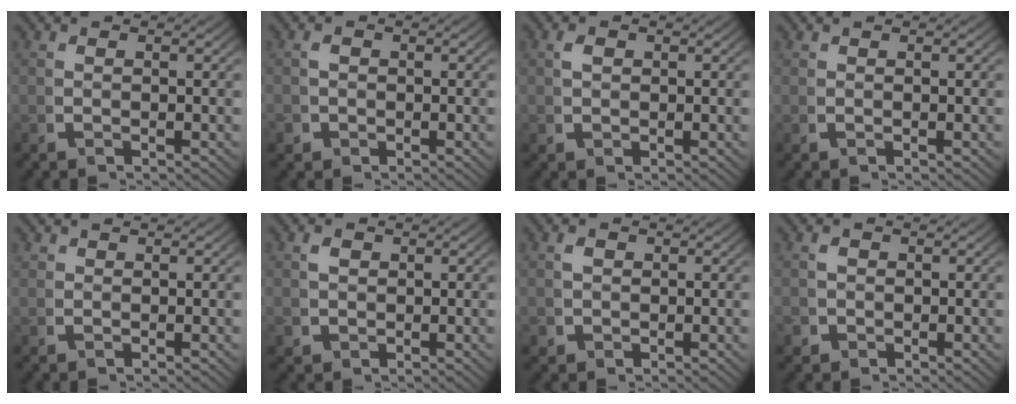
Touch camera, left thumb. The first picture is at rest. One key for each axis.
{"total": 1.2, "fx": -0.5, "fy": 1.1, "fz": -0.2, "tx": 0.025, "ty": 0.003, "tz": -0.016}
{"total": 1.1, "fx": 0.6, "fy": 0.8, "fz": 0.3, "tx": 0.007, "ty": 0.001, "tz": 0.013}
{"total": 0.6, "fx": 0.1, "fy": -0.3, "fz": -0.5, "tx": 0.020, "ty": 0.005, "tz": 0.000}
{"total": 0.6, "fx": 0.4, "fy": -0.1, "fz": -0.5, "tx": 0.018, "ty": 0.002, "tz": 0.009}
{"total": 1.6, "fx": 0.5, "fy": 1.4, "fz": 0.4, "tx": 0.004, "ty": -0.003, "tz": 0.012}
{"total": 1.4, "fx": 0.2, "fy": 1.4, "fz": 0.3, "tx": 0.008, "ty": -0.002, "tz": 0.003}
{"total": 1.2, "fx": -0.2, "fy": 1.2, "fz": 0.0, "tx": 0.020, "ty": 0.002, "tz": -0.009}